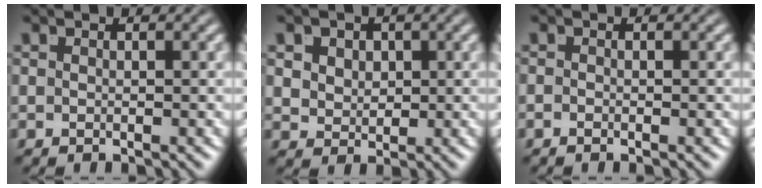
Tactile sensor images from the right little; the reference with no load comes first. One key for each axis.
{"total": 3.1, "fx": 1.1, "fy": 2.5, "fz": 1.5, "tx": -0.032, "ty": -0.015, "tz": 0.029}
{"total": 0.7, "fx": -0.7, "fy": -0.3, "fz": 0.2, "tx": 0.001, "ty": -0.004, "tz": -0.011}